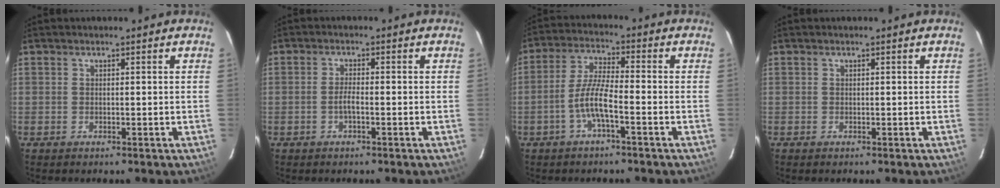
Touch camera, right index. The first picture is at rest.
{"total": 1.8, "force": [-0.8, 0.3, 1.6], "torque": [-0.032, 0.000, -0.017]}
{"total": 6.2, "force": [-2.8, 0.8, 5.4], "torque": [-0.118, 0.005, -0.055]}
{"total": 0.0}